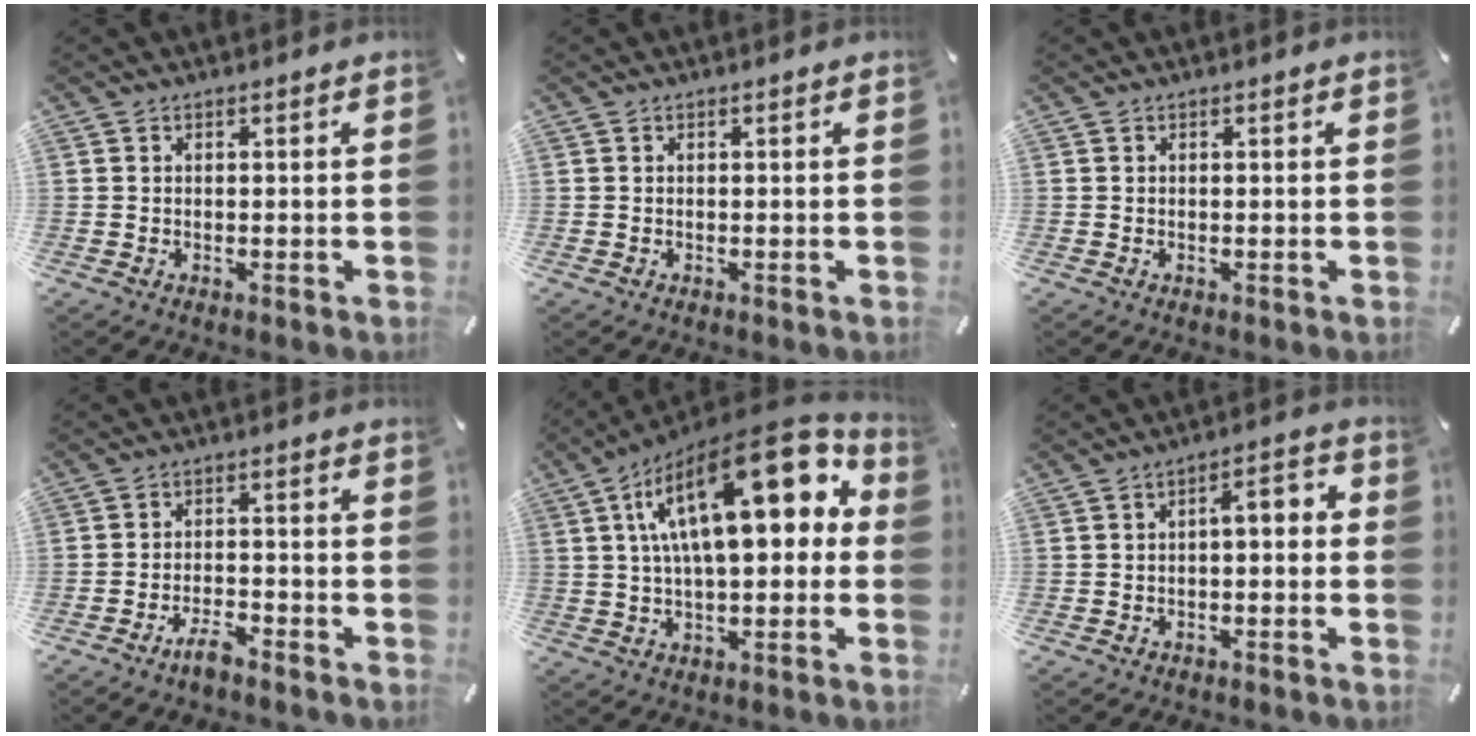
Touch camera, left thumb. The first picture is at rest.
{"total": 0.0}
{"total": 0.0}
{"total": 4.4, "force": [-3.7, 0.9, 2.2], "torque": [-0.050, 0.014, -0.073]}
{"total": 22.9, "force": [7.5, 9.8, 19.3], "torque": [-0.305, -0.035, 0.119]}
{"total": 4.7, "force": [-1.4, 2.2, 3.8], "torque": [-0.062, 0.016, -0.033]}